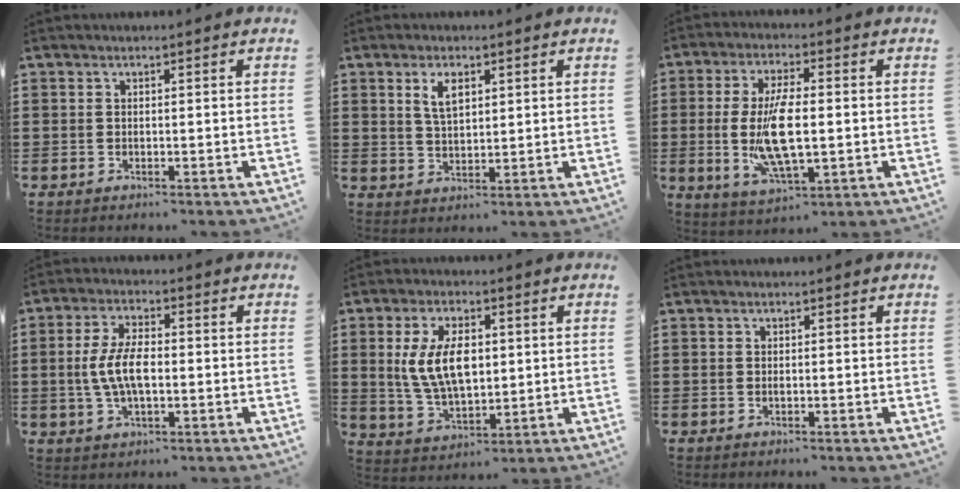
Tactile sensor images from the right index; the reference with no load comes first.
{"total": 4.0, "force": [1.7, 1.9, 3.1], "torque": [-0.060, 0.006, 0.027]}
{"total": 11.0, "force": [-0.6, 3.9, 10.3], "torque": [-0.220, -0.014, -0.011]}
{"total": 6.9, "force": [-0.6, 3.0, 6.2], "torque": [-0.139, -0.002, -0.018]}
{"total": 9.4, "force": [1.2, 4.9, 7.9], "torque": [-0.167, 0.005, 0.016]}
{"total": 0.0}